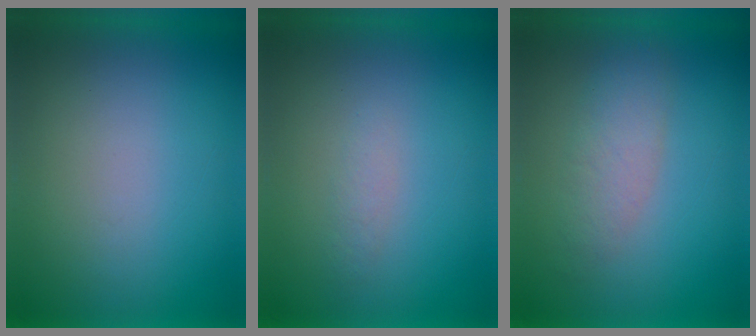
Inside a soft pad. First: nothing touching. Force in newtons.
{"total": 1.3}
{"total": 2.9}